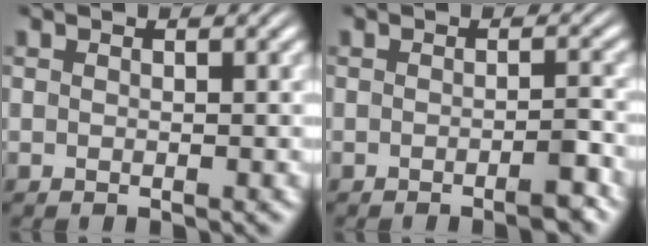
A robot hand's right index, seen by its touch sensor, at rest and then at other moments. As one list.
[{"total": 1.7, "force": [-1.3, 0.1, 1.2], "torque": [-0.016, 0.002, -0.027]}]